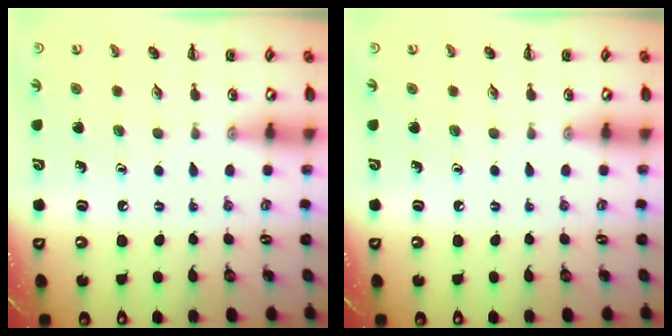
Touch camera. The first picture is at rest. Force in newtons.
{"total": 0.0}